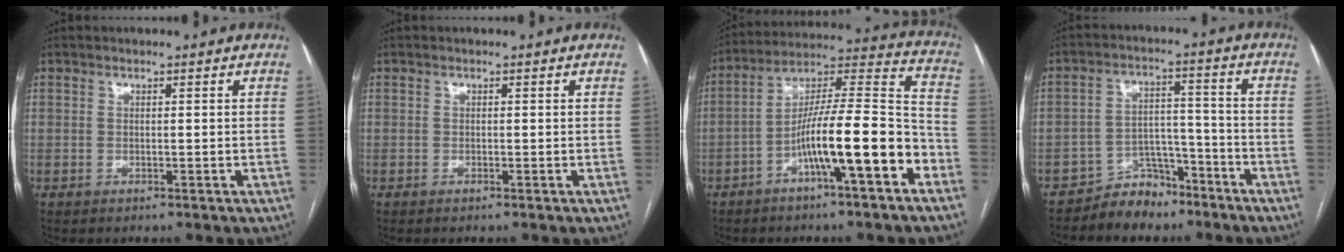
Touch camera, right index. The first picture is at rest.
{"total": 0.0}
{"total": 15.6, "force": [-6.7, 1.5, 14.0], "torque": [-0.232, 0.017, -0.111]}
{"total": 6.8, "force": [-5.6, 3.7, 1.2], "torque": [-0.013, 0.023, -0.093]}